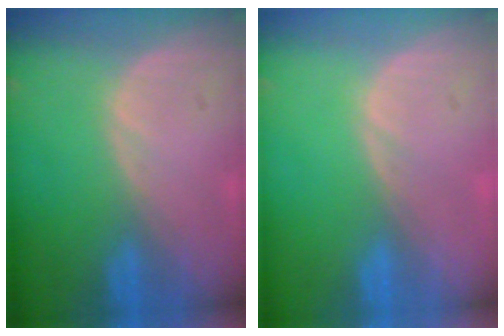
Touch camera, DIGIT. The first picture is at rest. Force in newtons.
{"total": 0.0}